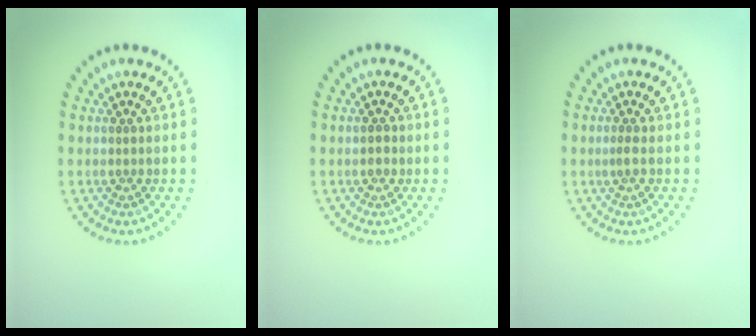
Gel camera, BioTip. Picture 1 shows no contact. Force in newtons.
{"total": 0.8, "press": 0.8, "slide": 0.1}
{"total": 0.8, "press": 0.5, "slide": 0.7}